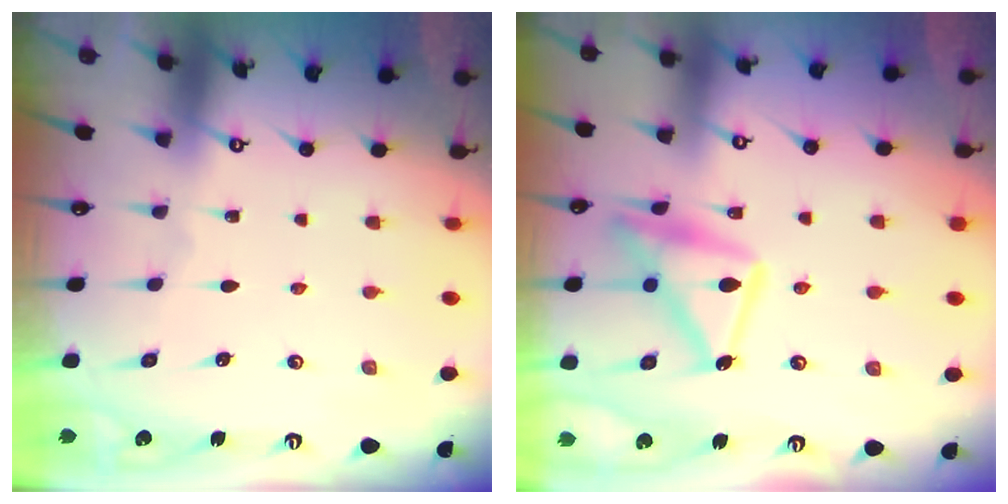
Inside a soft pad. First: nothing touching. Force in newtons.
{"total": 16.3, "press": 16.2, "slide": 1.1}